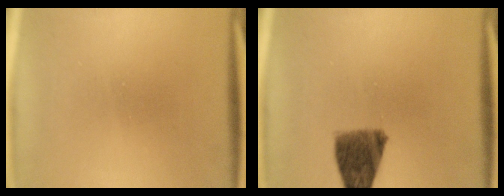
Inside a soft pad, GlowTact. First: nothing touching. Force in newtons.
{"total": 8.2}